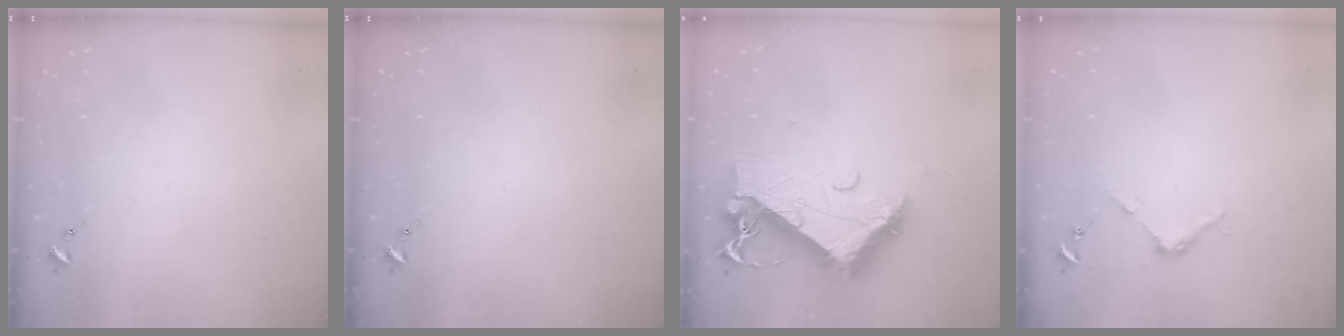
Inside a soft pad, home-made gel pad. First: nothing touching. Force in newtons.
{"total": 0.0}
{"total": 13.1, "press": 13.1, "slide": 1.4}
{"total": 3.7, "press": 3.7, "slide": 0.3}